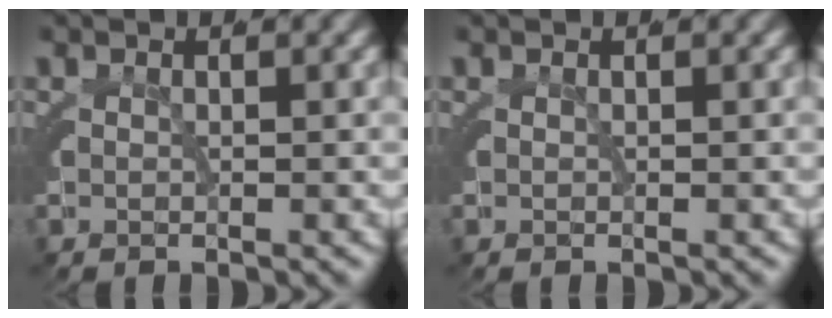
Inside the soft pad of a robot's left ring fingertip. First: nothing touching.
{"total": 0.0}